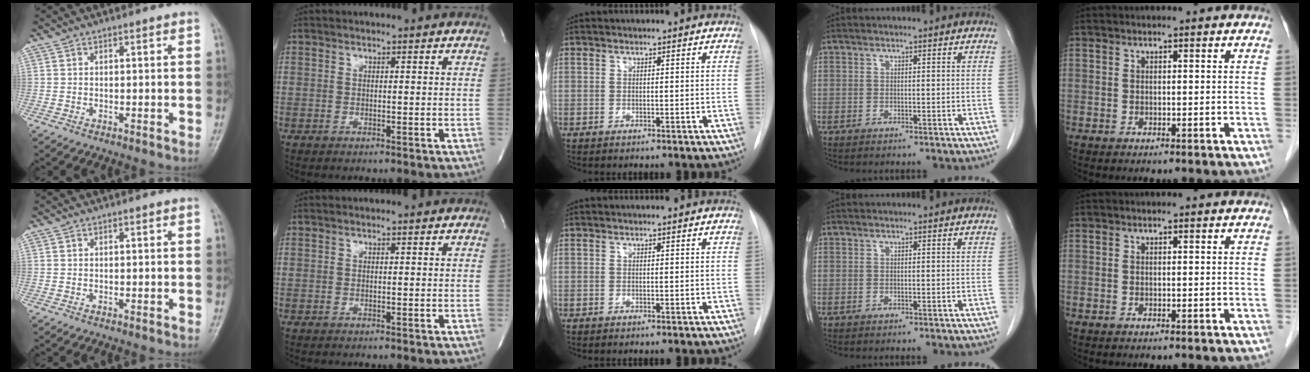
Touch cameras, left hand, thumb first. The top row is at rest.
{}